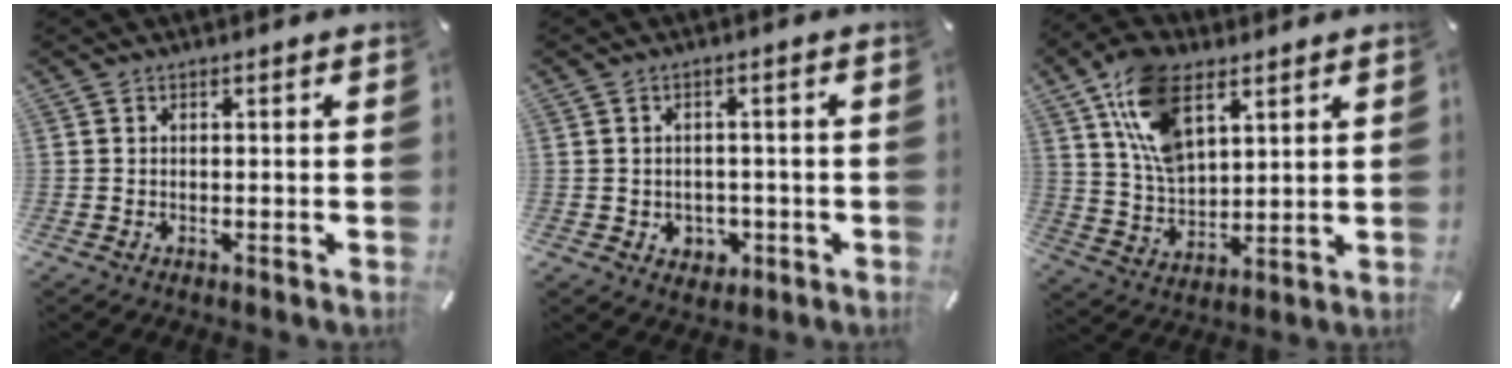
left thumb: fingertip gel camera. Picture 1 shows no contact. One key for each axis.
{"total": 3.6, "fx": -0.4, "fy": 3.5, "fz": 0.9, "tx": -0.005, "ty": 0.001, "tz": -0.011}
{"total": 13.9, "fx": 7.0, "fy": 8.1, "fz": 8.8, "tx": -0.205, "ty": -0.017, "tz": 0.129}